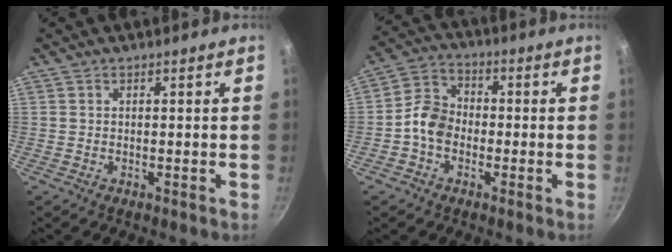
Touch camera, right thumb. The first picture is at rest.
{"total": 7.1, "force": [-1.8, 5.4, 4.1], "torque": [-0.056, 0.026, -0.052]}